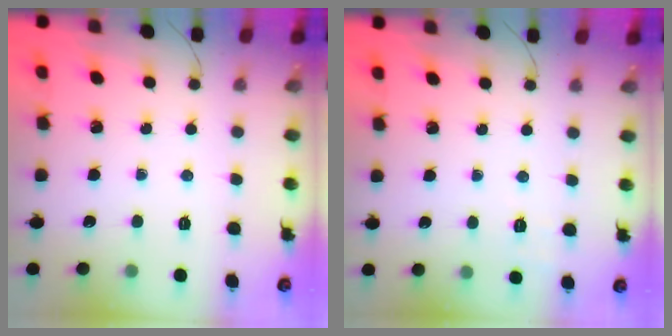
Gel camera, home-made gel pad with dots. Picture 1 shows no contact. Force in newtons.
{"total": 1.6, "press": 0.1, "slide": 1.6}